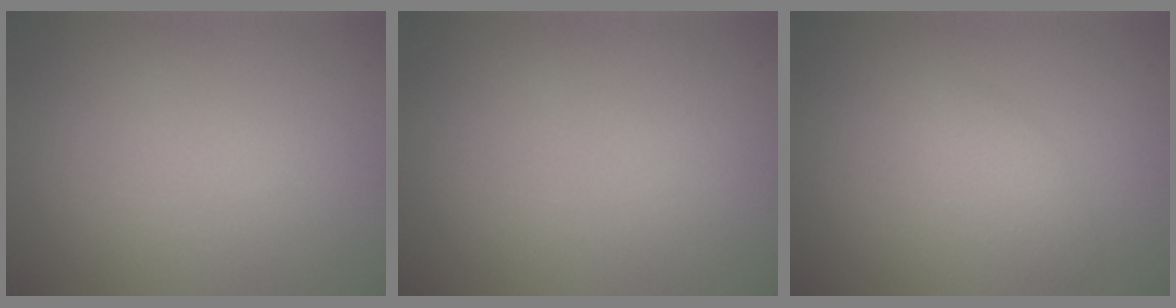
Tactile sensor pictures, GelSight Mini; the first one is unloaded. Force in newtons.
{"total": 0.0}
{"total": 1.8, "press": 1.8, "slide": 0.1}